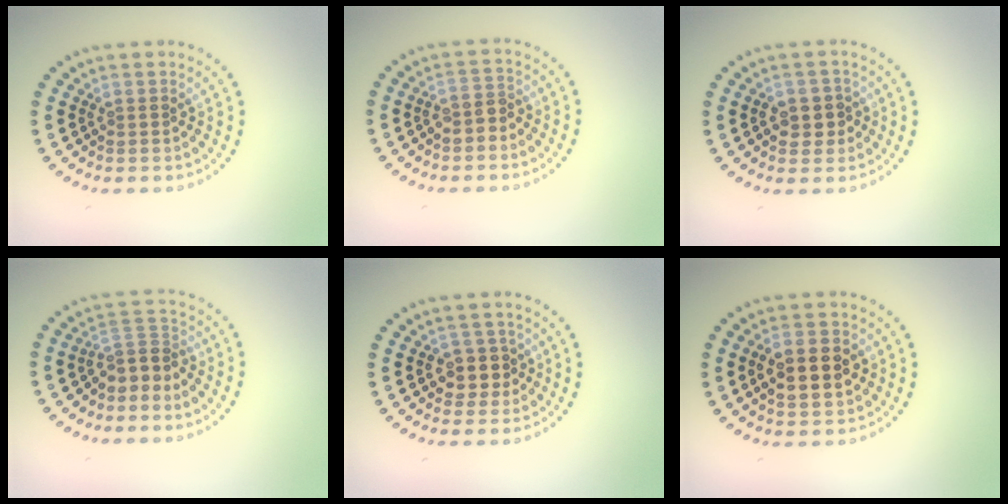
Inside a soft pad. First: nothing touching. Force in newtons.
{"total": 1.8, "press": 1.6, "slide": 0.8}
{"total": 2.5, "press": 2.5, "slide": 0.4}
{"total": 3.0, "press": 2.1, "slide": 2.0}
{"total": 2.6, "press": 2.3, "slide": 1.2}
{"total": 4.5, "press": 4.5, "slide": 0.1}